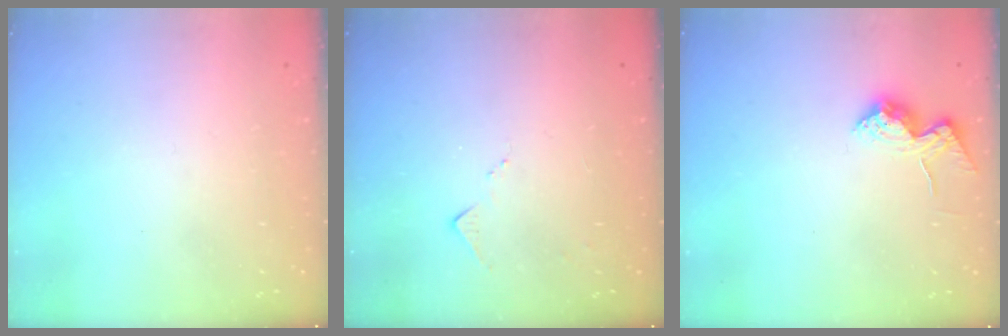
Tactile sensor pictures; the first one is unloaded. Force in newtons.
{"total": 6.0, "press": 5.9, "slide": 0.7}
{"total": 13.2, "press": 13.2, "slide": 0.8}